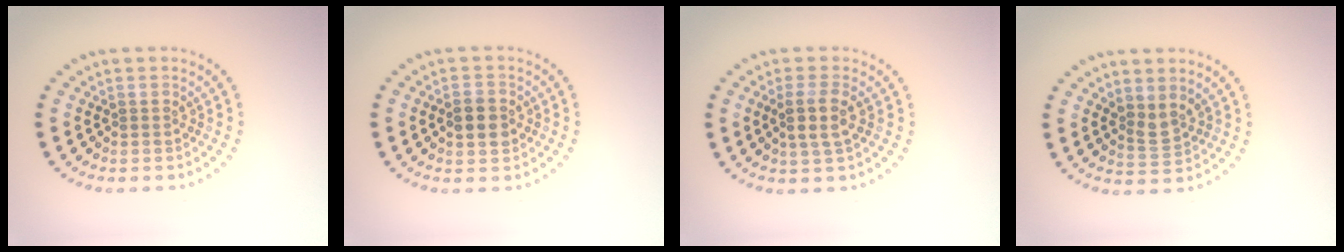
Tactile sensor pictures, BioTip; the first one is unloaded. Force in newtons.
{"total": 3.0, "press": 3.0, "slide": 0.1}
{"total": 2.5, "press": 2.2, "slide": 1.2}
{"total": 1.9, "press": 1.4, "slide": 1.3}